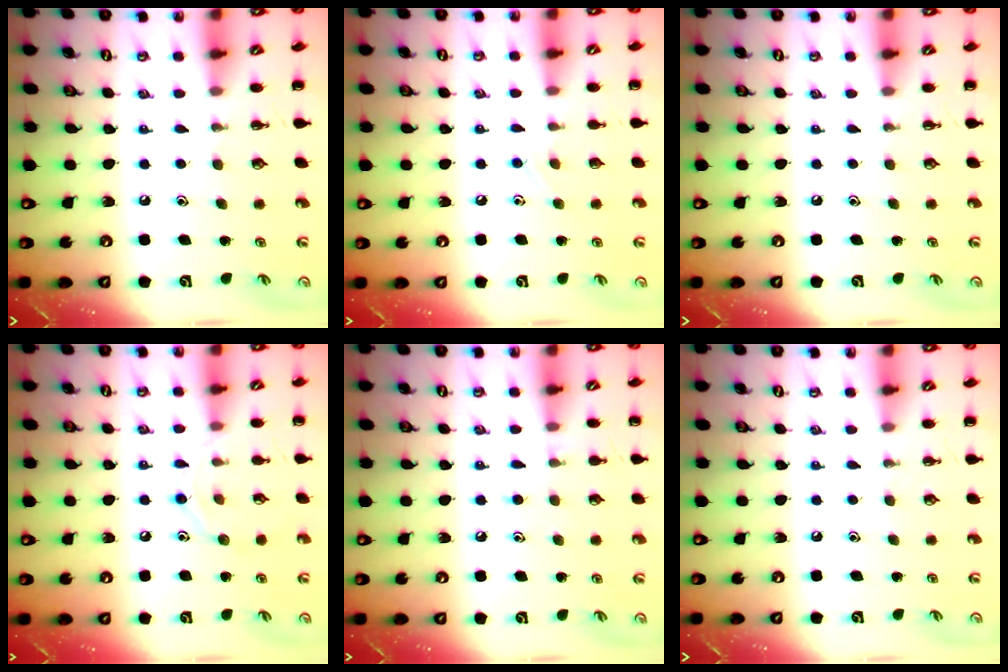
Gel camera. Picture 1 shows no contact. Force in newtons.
{"total": 3.9, "press": 3.7, "slide": 1.1}
{"total": 0.0}
{"total": 7.0, "press": 6.9, "slide": 1.2}
{"total": 6.3, "press": 5.9, "slide": 2.1}
{"total": 0.0}